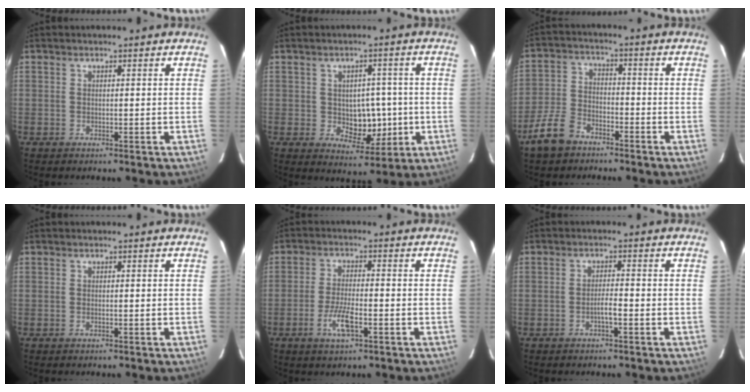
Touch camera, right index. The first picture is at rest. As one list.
[{"total": 6.9, "force": [-0.6, 4.5, 5.2], "torque": [-0.064, 0.007, 0.004]}, {"total": 7.4, "force": [-5.3, 4.1, 3.1], "torque": [-0.084, 0.003, -0.102]}, {"total": 0.0}, {"total": 5.4, "force": [-2.3, 1.0, 4.7], "torque": [-0.096, -0.004, -0.042]}, {"total": 2.1, "force": [-1.0, 0.1, 1.9], "torque": [-0.031, 0.002, -0.018]}]